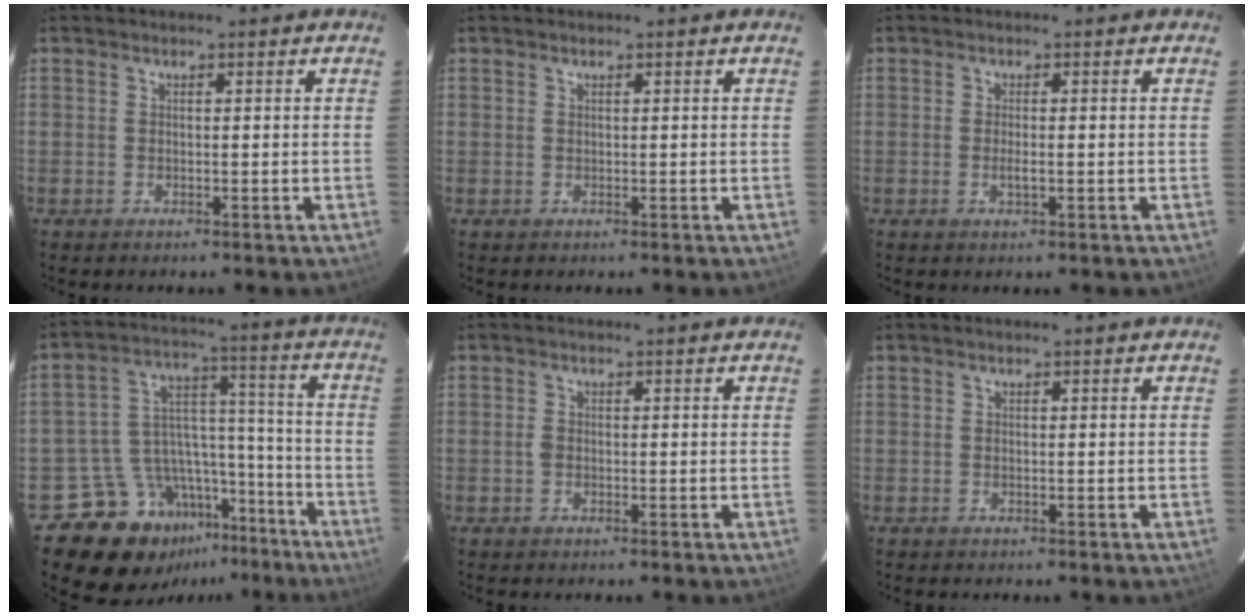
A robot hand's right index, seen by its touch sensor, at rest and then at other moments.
{"total": 0.5, "force": [0.2, 0.5, -0.1], "torque": [0.004, 0.003, 0.002]}
{"total": 1.9, "force": [-0.4, 0.4, 1.8], "torque": [-0.033, -0.001, -0.007]}
{"total": 16.9, "force": [-12.5, 10.4, 4.6], "torque": [-0.095, 0.060, -0.179]}
{"total": 1.0, "force": [-0.3, 0.8, 0.5], "torque": [-0.010, 0.003, -0.006]}
{"total": 0.0}